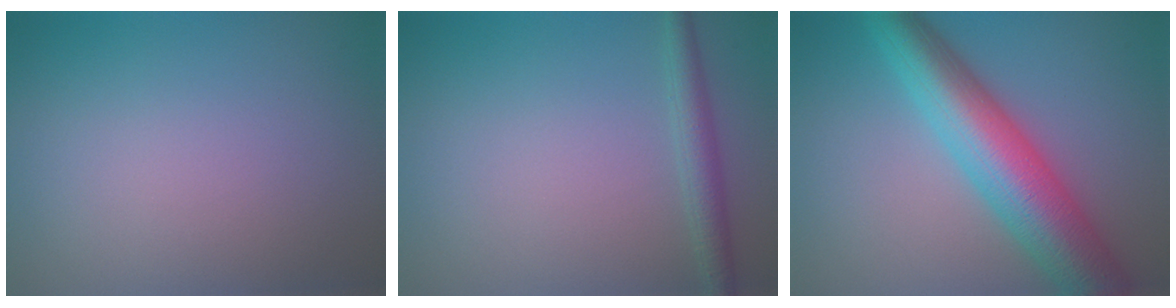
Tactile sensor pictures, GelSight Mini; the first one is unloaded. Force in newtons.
{"total": 2.2, "press": 2.2, "slide": 0.1}
{"total": 9.4, "press": 9.4, "slide": 0.2}